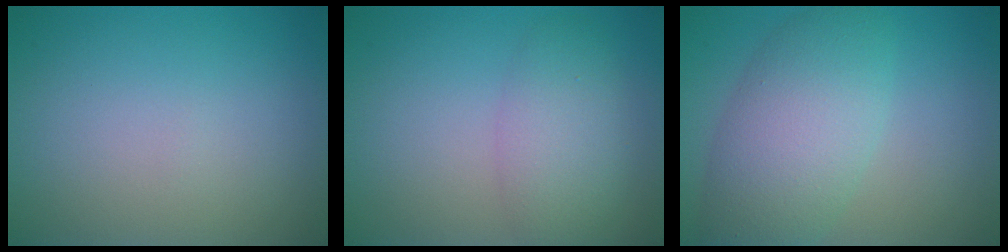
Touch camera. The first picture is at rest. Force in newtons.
{"total": 4.0, "press": 4.0, "slide": 0.2}
{"total": 6.7, "press": 6.7, "slide": 0.3}